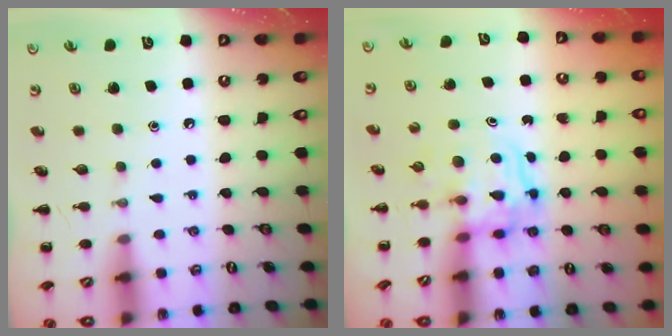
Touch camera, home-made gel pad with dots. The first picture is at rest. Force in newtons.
{"total": 3.5, "press": 3.5, "slide": 0.2}